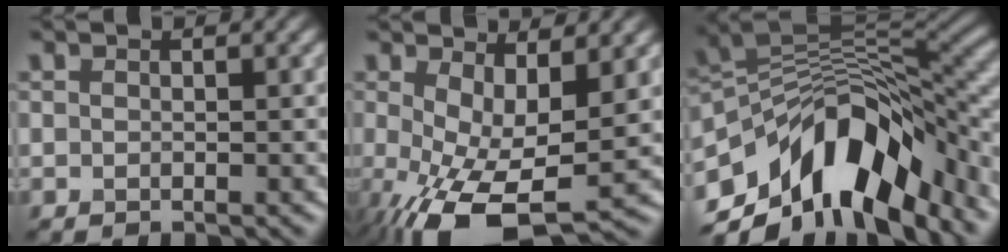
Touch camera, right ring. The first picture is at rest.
{"total": 9.0, "force": [-1.9, 4.1, 7.8], "torque": [-0.159, -0.025, -0.018]}
{"total": 12.5, "force": [-6.7, 6.5, 8.4], "torque": [-0.133, 0.013, -0.122]}